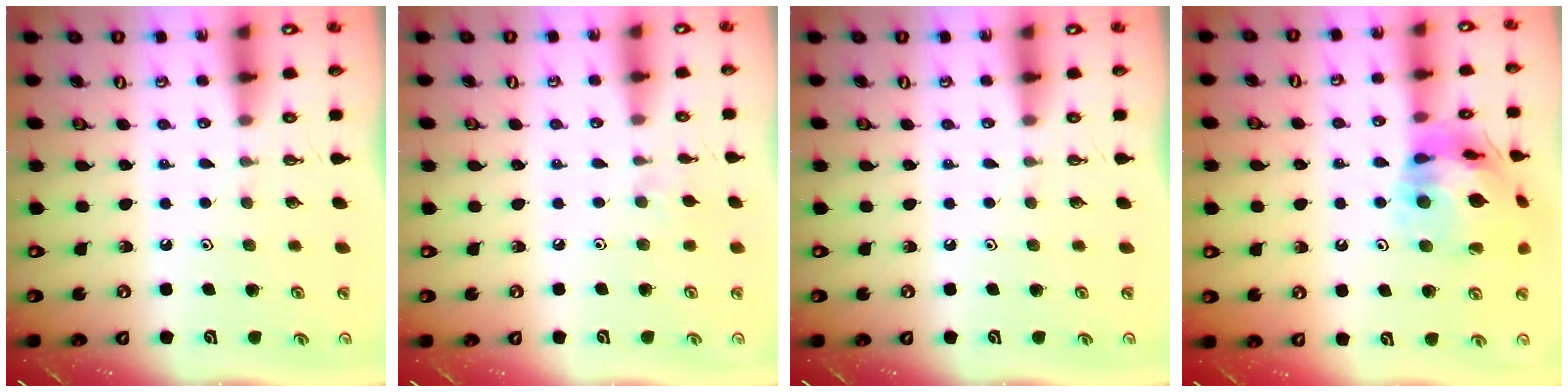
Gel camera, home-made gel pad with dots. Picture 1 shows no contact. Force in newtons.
{"total": 2.7, "press": 2.7, "slide": 0.4}
{"total": 0.0}
{"total": 20.3, "press": 20.2, "slide": 2.6}